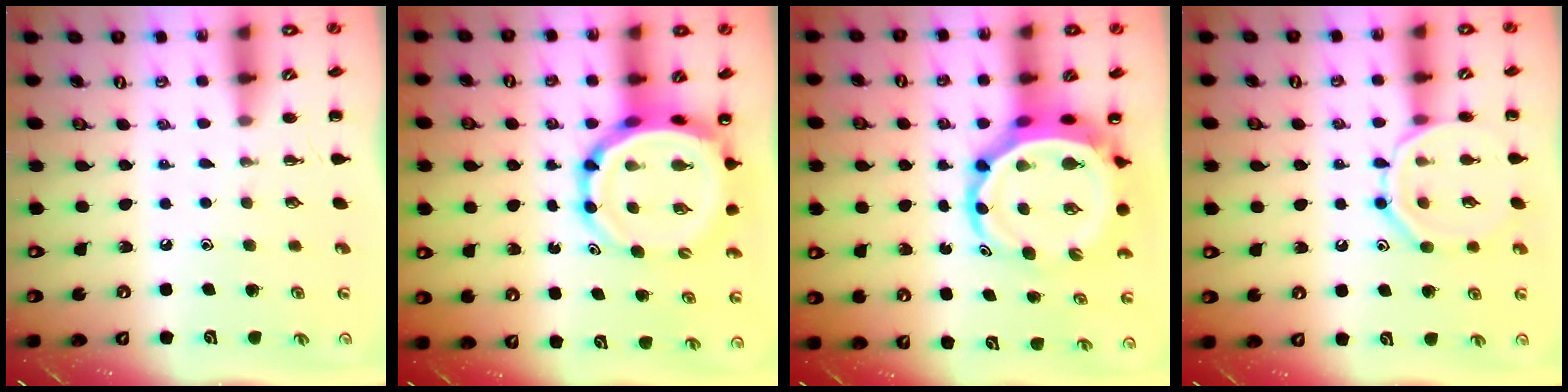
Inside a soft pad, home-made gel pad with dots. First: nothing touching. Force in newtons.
{"total": 10.5, "press": 10.0, "slide": 3.2}
{"total": 9.0, "press": 8.6, "slide": 2.5}
{"total": 11.9, "press": 11.9, "slide": 0.3}